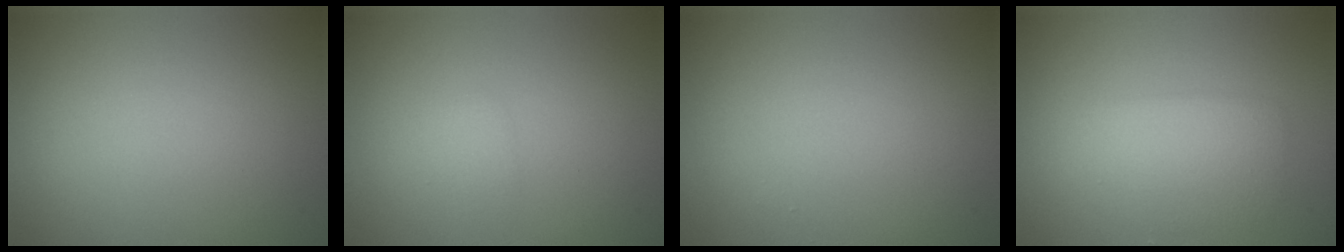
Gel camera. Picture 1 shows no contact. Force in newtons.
{"total": 0.9, "press": 0.9, "slide": 0.1}
{"total": 0.0}
{"total": 2.3, "press": 2.3, "slide": 0.1}